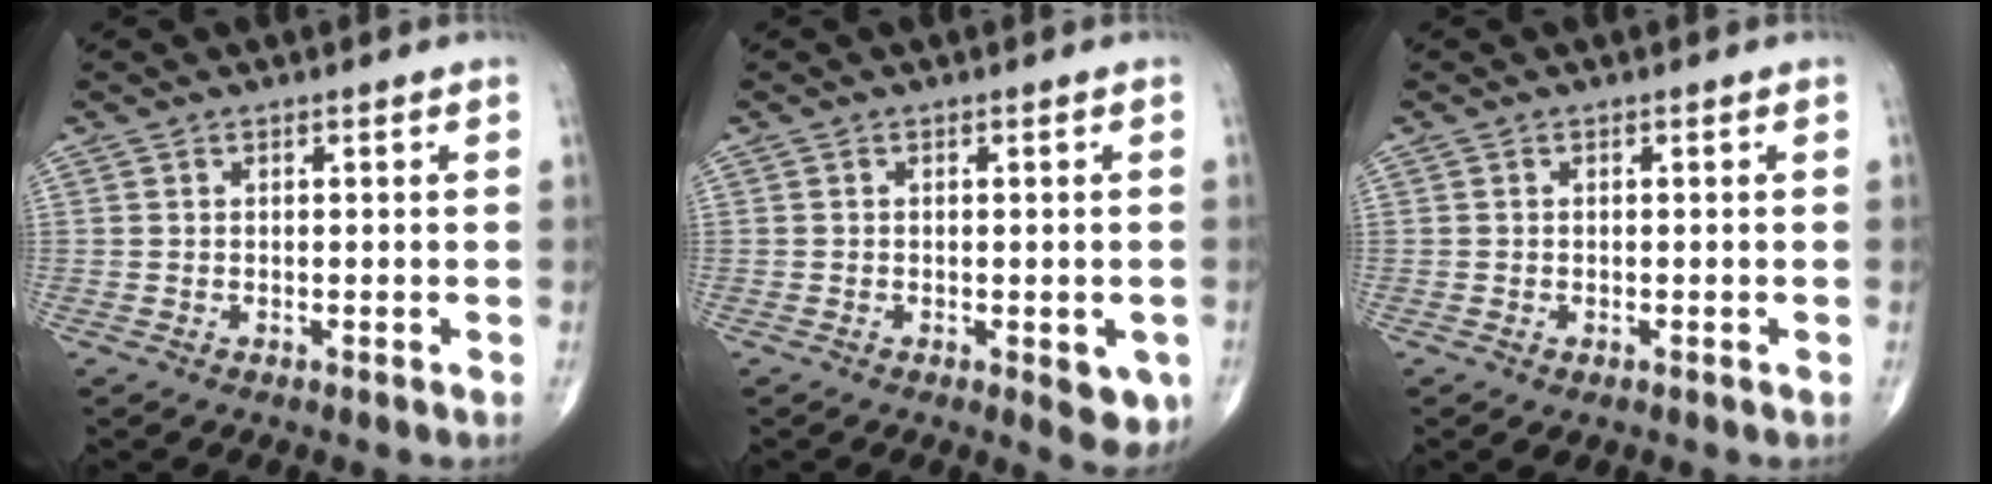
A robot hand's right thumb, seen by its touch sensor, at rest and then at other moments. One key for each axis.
{"total": 4.8, "fx": -1.6, "fy": 1.9, "fz": 4.0, "tx": -0.029, "ty": -0.006, "tz": -0.017}
{"total": 1.1, "fx": -0.5, "fy": 0.6, "fz": 0.7, "tx": -0.006, "ty": -0.001, "tz": -0.004}